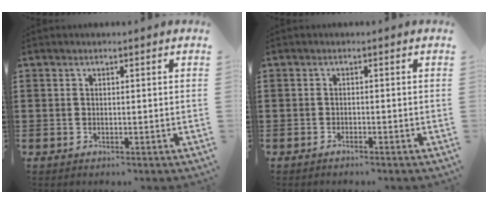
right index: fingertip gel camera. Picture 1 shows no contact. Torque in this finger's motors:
{"motor_torque": [-0.02, 0.11, -0.03, -0.01]}